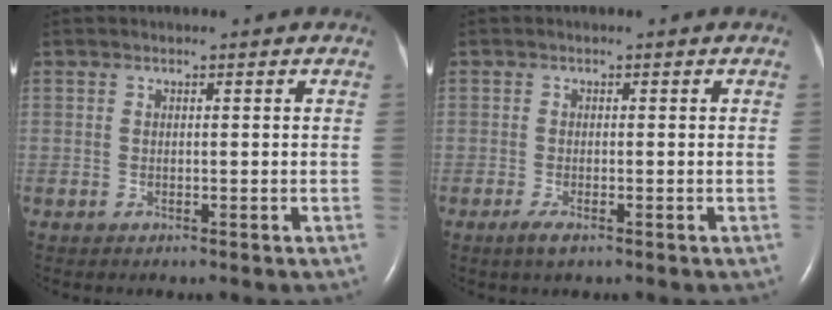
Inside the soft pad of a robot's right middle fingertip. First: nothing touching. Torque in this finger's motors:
{"motor_torque": [0.34, -0.15, -0.01, 0.00]}